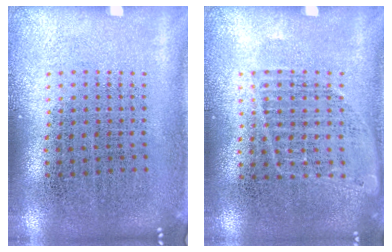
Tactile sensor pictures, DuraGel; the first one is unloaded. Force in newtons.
{"total": 0.9, "press": 0.9, "slide": 0.3}